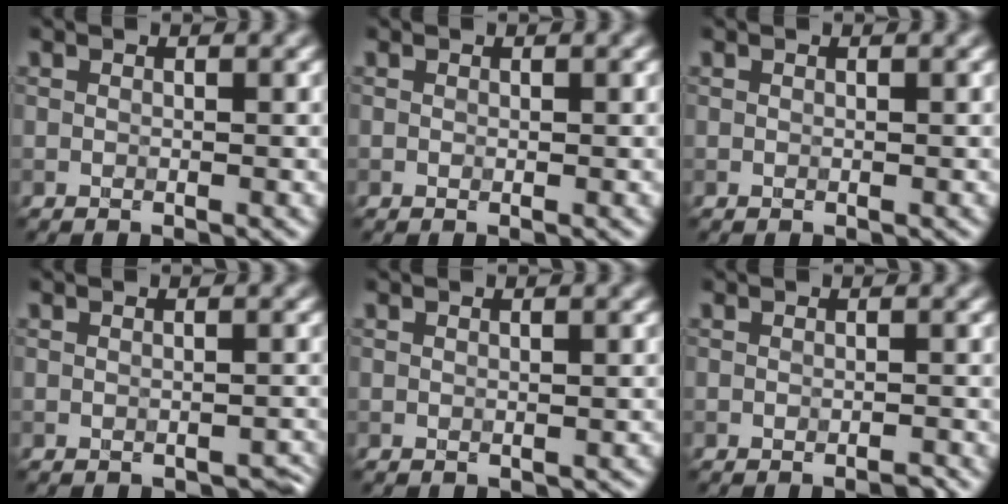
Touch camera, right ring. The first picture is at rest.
{"total": 0.0}
{"total": 0.0}
{"total": 2.2, "force": [-1.7, 1.0, 0.9], "torque": [-0.013, 0.007, -0.012]}
{"total": 1.0, "force": [-0.7, 0.6, 0.5], "torque": [-0.004, 0.001, -0.004]}
{"total": 0.8, "force": [-0.8, 0.0, 0.3], "torque": [0.001, 0.005, -0.010]}